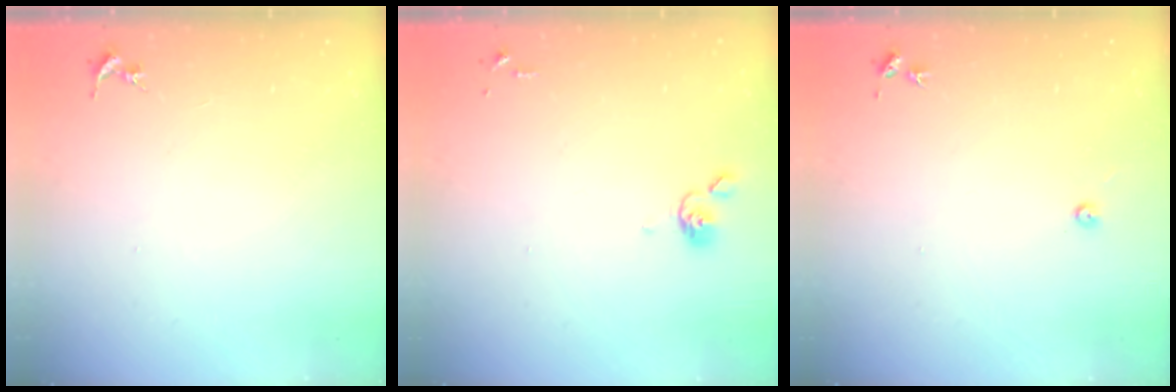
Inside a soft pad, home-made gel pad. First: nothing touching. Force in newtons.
{"total": 4.6, "press": 4.5, "slide": 0.5}
{"total": 3.0, "press": 3.0, "slide": 0.4}